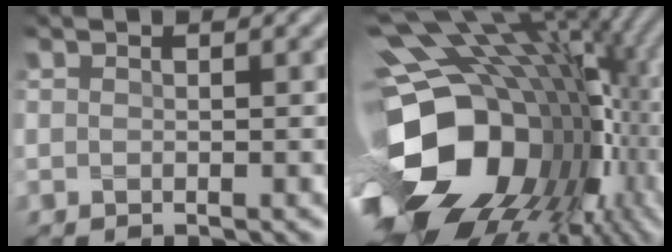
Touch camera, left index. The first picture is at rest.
{"total": 19.0, "force": [-0.9, 12.7, 14.1], "torque": [-0.274, -0.037, 0.016]}